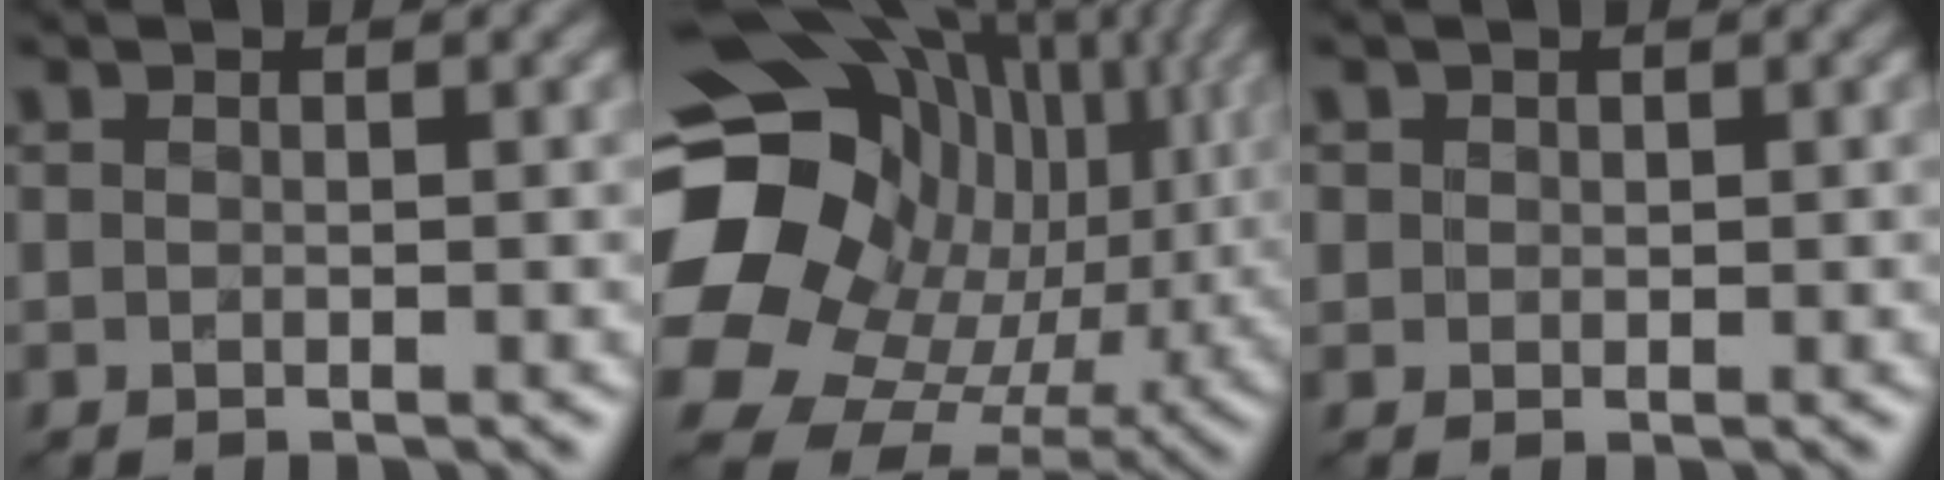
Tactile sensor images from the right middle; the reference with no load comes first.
{"total": 17.8, "force": [3.0, 14.7, 9.6], "torque": [-0.182, -0.009, 0.085]}
{"total": 0.7, "force": [0.2, 0.5, -0.5], "torque": [0.011, 0.003, 0.005]}